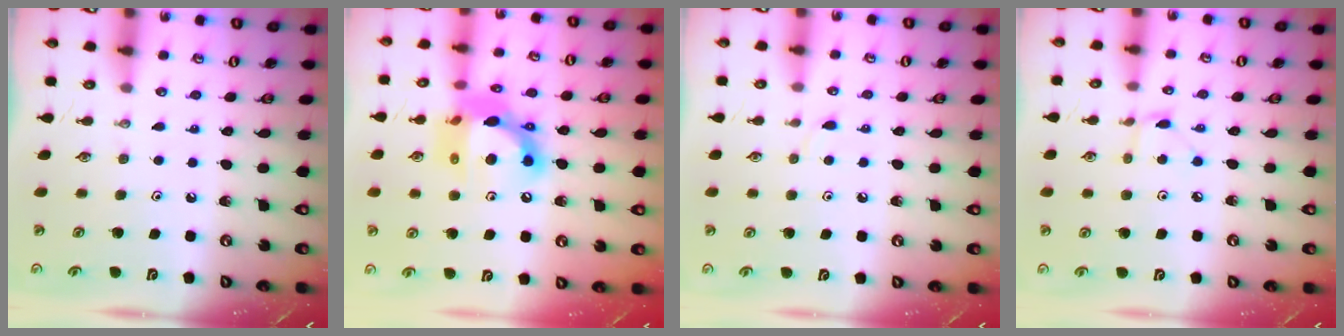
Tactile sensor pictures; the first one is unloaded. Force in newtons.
{"total": 14.9, "press": 14.8, "slide": 1.5}
{"total": 3.2, "press": 3.2, "slide": 0.4}
{"total": 3.0, "press": 3.0, "slide": 0.4}